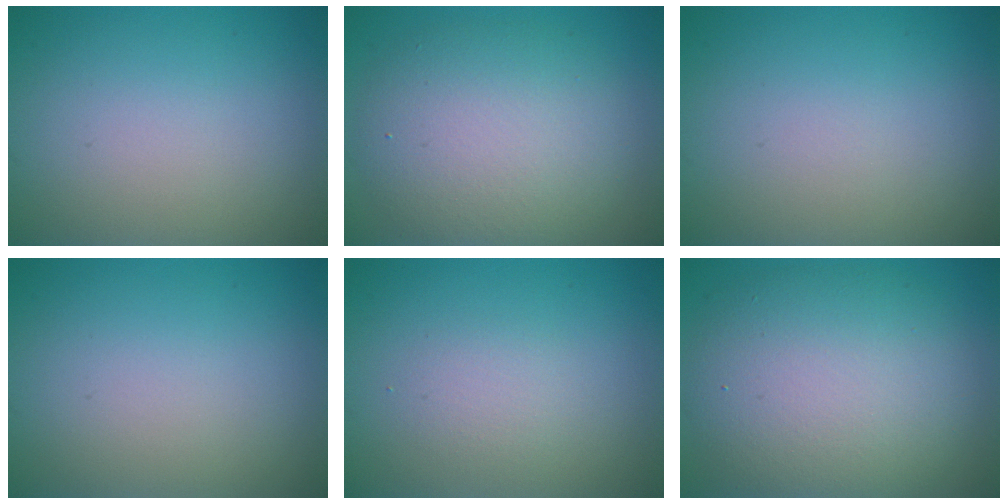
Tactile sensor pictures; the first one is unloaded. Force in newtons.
{"total": 7.1, "press": 7.1, "slide": 0.6}
{"total": 0.0}
{"total": 0.0}
{"total": 1.4, "press": 1.4, "slide": 0.1}
{"total": 9.9, "press": 9.8, "slide": 0.8}